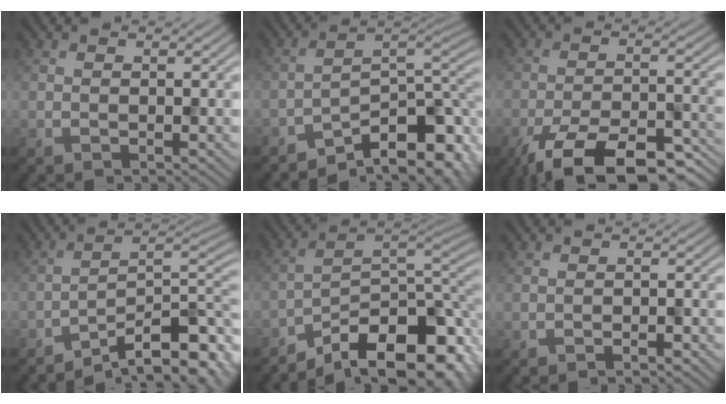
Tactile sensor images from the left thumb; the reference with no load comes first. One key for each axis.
{"total": 11.0, "fx": -6.9, "fy": 4.1, "fz": 7.6, "tx": -0.105, "ty": -0.012, "tz": -0.115}
{"total": 12.4, "fx": -8.9, "fy": 3.9, "fz": 7.8, "tx": -0.132, "ty": -0.012, "tz": -0.146}
{"total": 12.6, "fx": -8.6, "fy": 3.1, "fz": 8.7, "tx": -0.129, "ty": -0.003, "tz": -0.137}
{"total": 13.7, "fx": -8.8, "fy": 5.0, "fz": 9.3, "tx": -0.149, "ty": -0.012, "tz": -0.144}
{"total": 1.1, "fx": -1.0, "fy": 0.1, "fz": 0.5, "tx": -0.003, "ty": 0.002, "tz": -0.018}